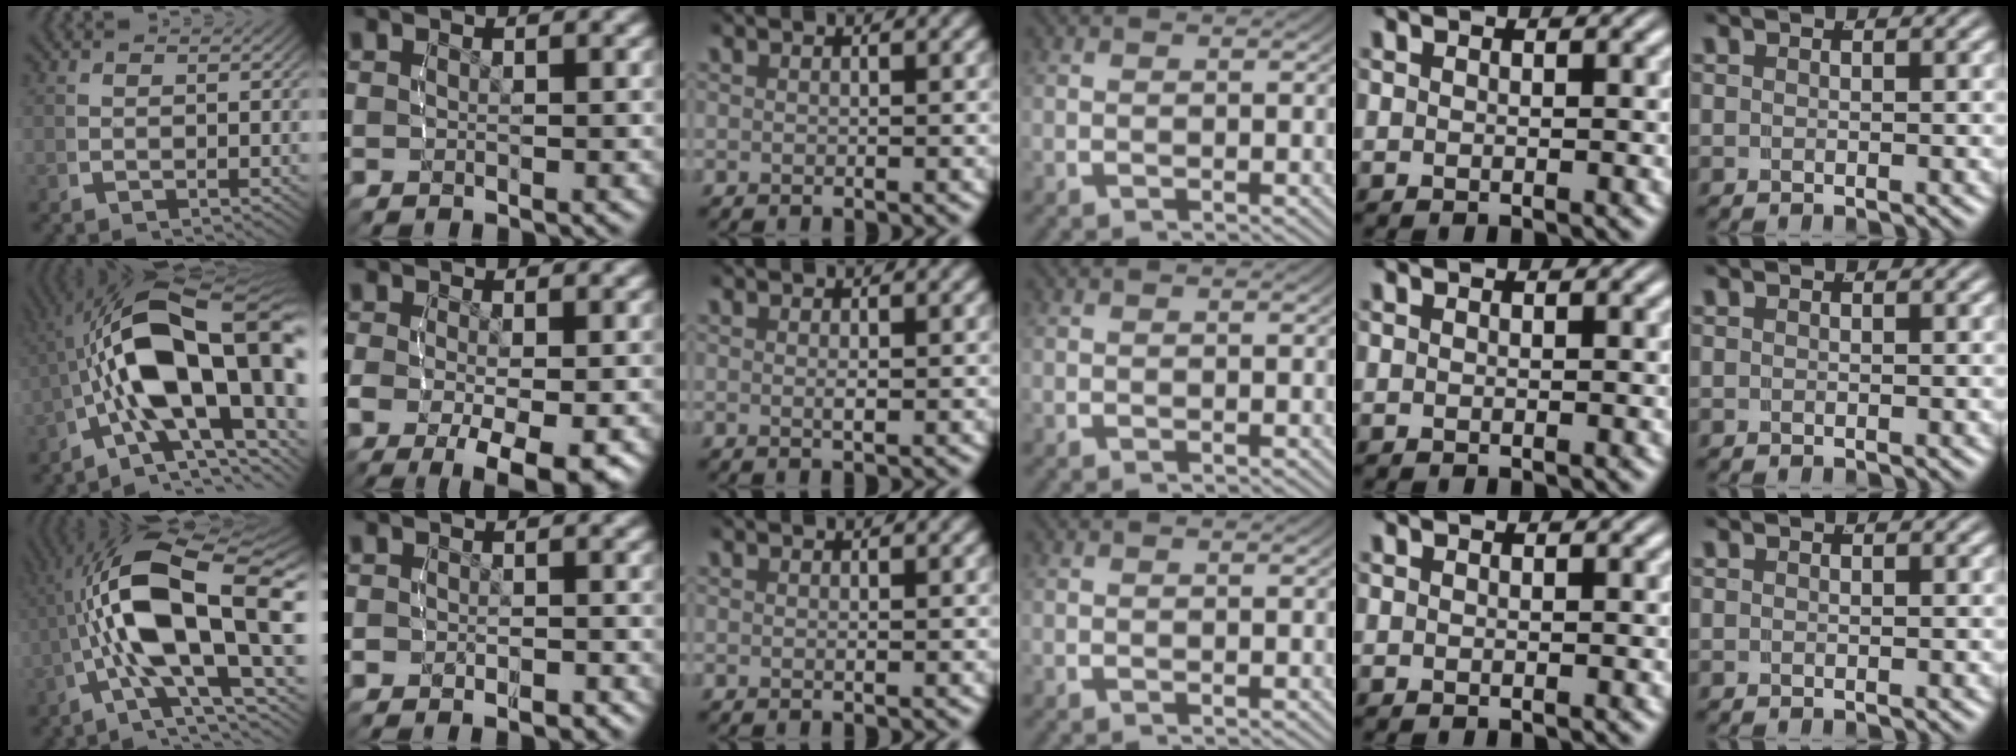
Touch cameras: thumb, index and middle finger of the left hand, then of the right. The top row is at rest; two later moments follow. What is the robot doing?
{"motion": "lift_and_place", "object": "button"}